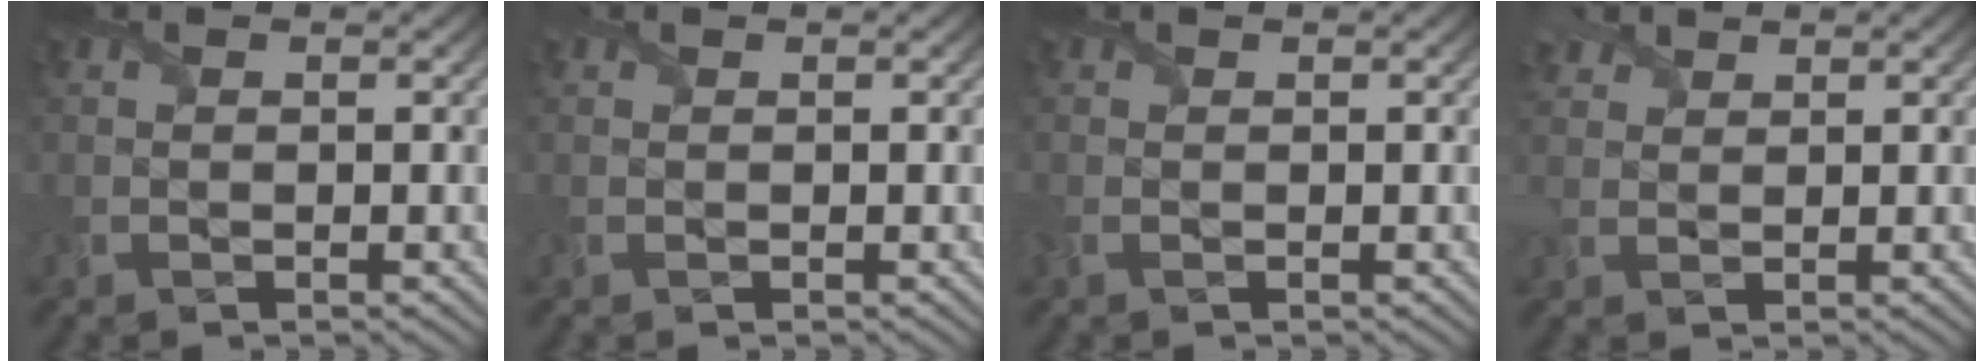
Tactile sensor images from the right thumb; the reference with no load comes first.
{"total": 0.0}
{"total": 1.0, "force": [-0.3, 0.7, 0.7], "torque": [-0.026, -0.003, -0.011]}
{"total": 2.2, "force": [1.9, 1.1, 0.6], "torque": [-0.017, 0.007, 0.041]}